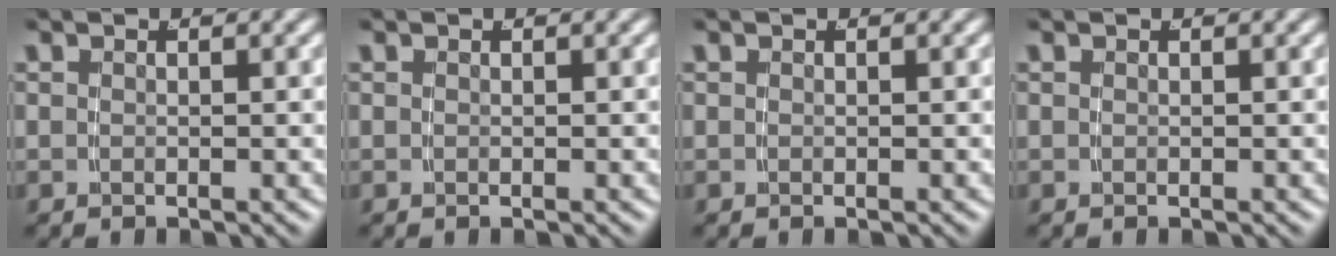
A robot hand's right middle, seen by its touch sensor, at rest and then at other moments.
{"total": 0.0}
{"total": 0.0}
{"total": 0.0}